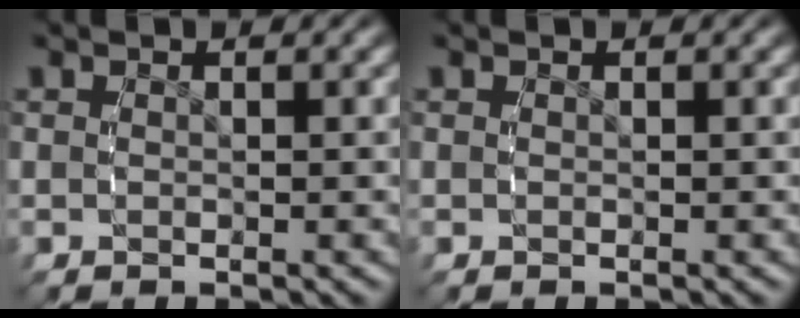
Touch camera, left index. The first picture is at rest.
{"total": 0.0}